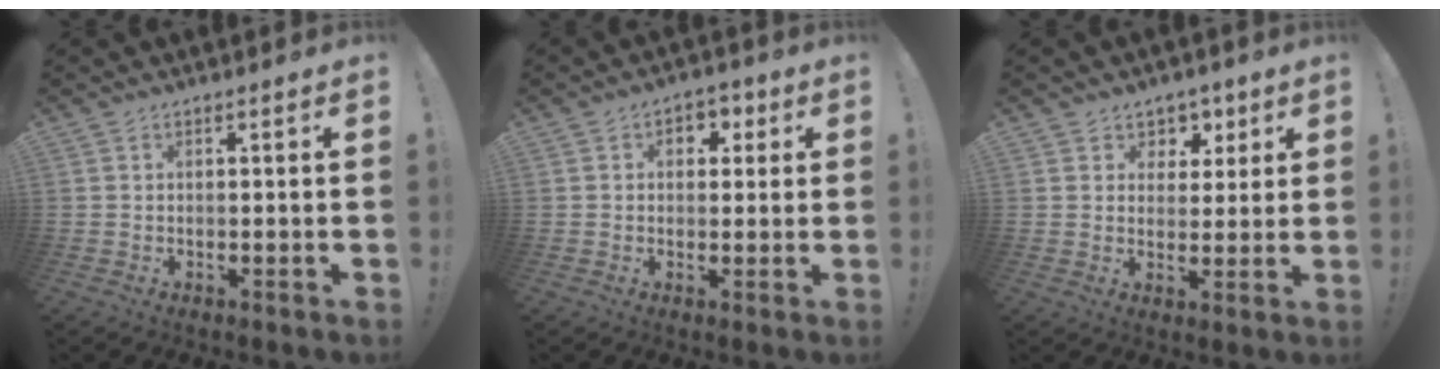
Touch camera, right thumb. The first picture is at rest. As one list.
[{"total": 4.9, "force": [1.3, 4.0, 2.5], "torque": [-0.015, -0.002, 0.018]}, {"total": 5.9, "force": [2.7, 5.2, 0.5], "torque": [0.010, -0.022, 0.053]}]